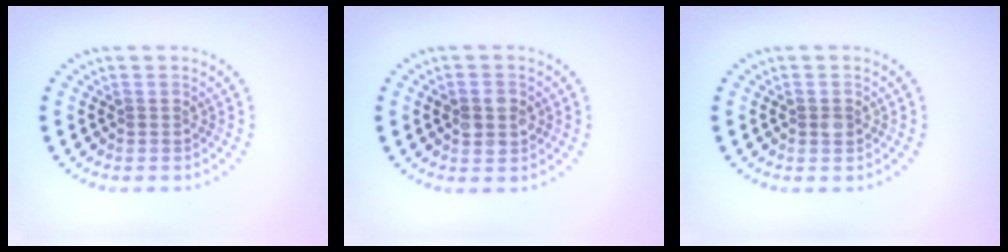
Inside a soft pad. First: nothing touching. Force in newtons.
{"total": 2.1, "press": 2.1, "slide": 0.2}
{"total": 0.9, "press": 0.9, "slide": 0.0}